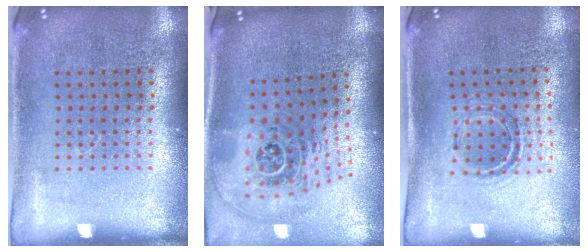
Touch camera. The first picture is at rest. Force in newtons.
{"total": 2.3, "press": 1.6, "slide": 1.6}
{"total": 1.0, "press": 0.9, "slide": 0.3}